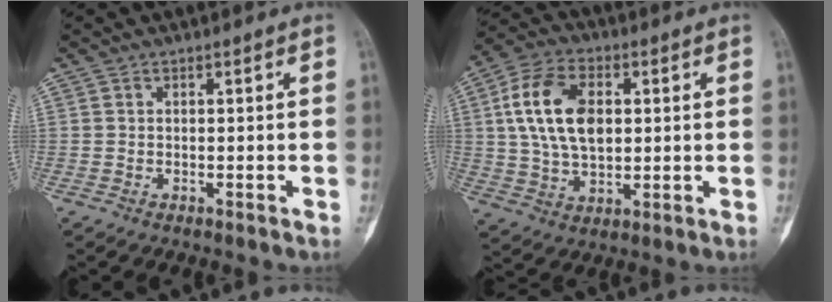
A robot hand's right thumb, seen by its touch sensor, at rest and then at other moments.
{"total": 14.4, "force": [2.6, 8.9, 11.1], "torque": [-0.193, 0.004, 0.047]}